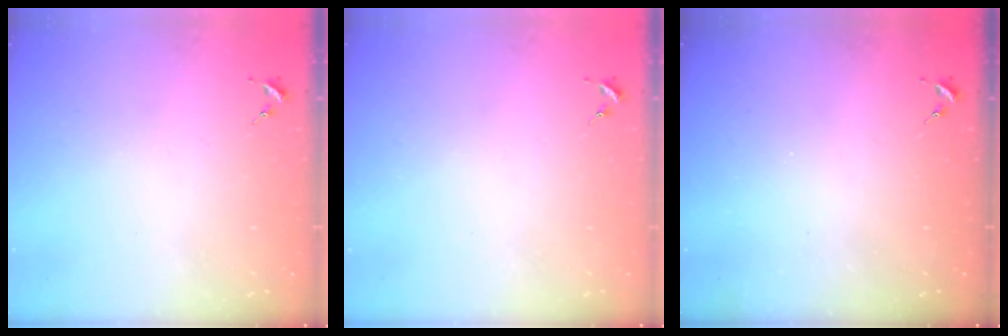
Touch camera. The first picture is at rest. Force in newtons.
{"total": 0.0}
{"total": 0.0}